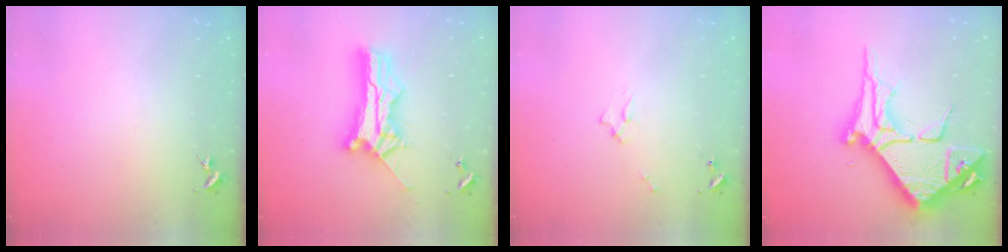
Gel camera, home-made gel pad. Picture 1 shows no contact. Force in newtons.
{"total": 12.6, "press": 12.6, "slide": 1.2}
{"total": 1.7, "press": 1.6, "slide": 0.2}
{"total": 12.6, "press": 12.5, "slide": 1.6}